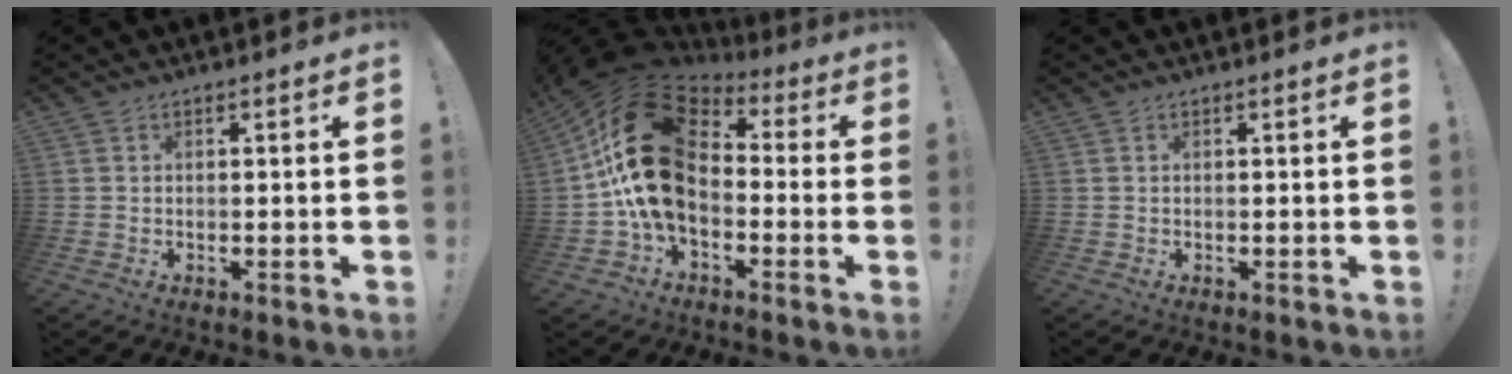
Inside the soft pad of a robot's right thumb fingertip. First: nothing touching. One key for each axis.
{"total": 25.4, "fx": 2.9, "fy": 15.7, "fz": 19.7, "tx": -0.374, "ty": -0.006, "tz": 0.062}
{"total": 0.0}